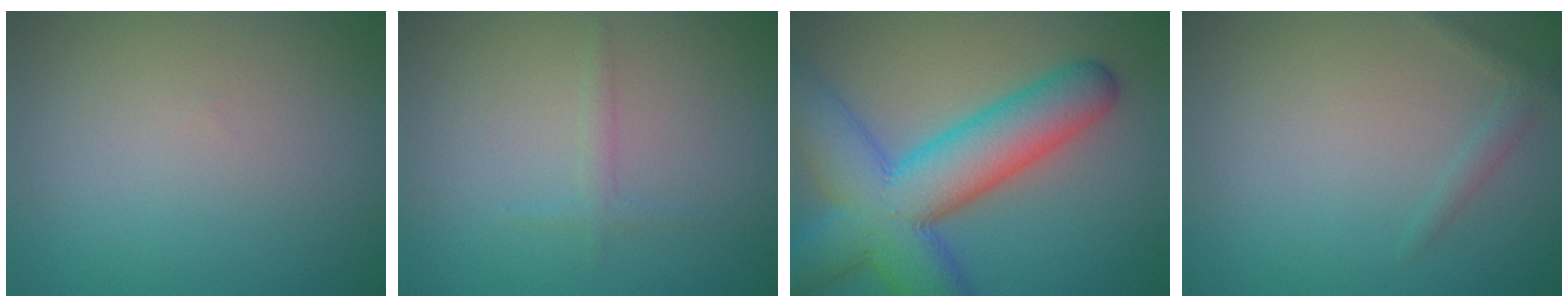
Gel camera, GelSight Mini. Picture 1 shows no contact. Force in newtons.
{"total": 0.9, "press": 0.9, "slide": 0.0}
{"total": 11.1, "press": 11.1, "slide": 0.4}
{"total": 1.1, "press": 1.1, "slide": 0.0}